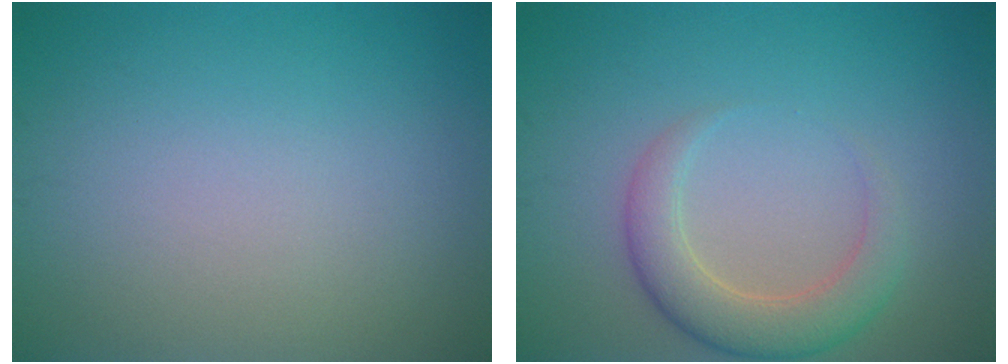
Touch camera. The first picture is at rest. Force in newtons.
{"total": 3.7, "press": 3.7, "slide": 0.3}